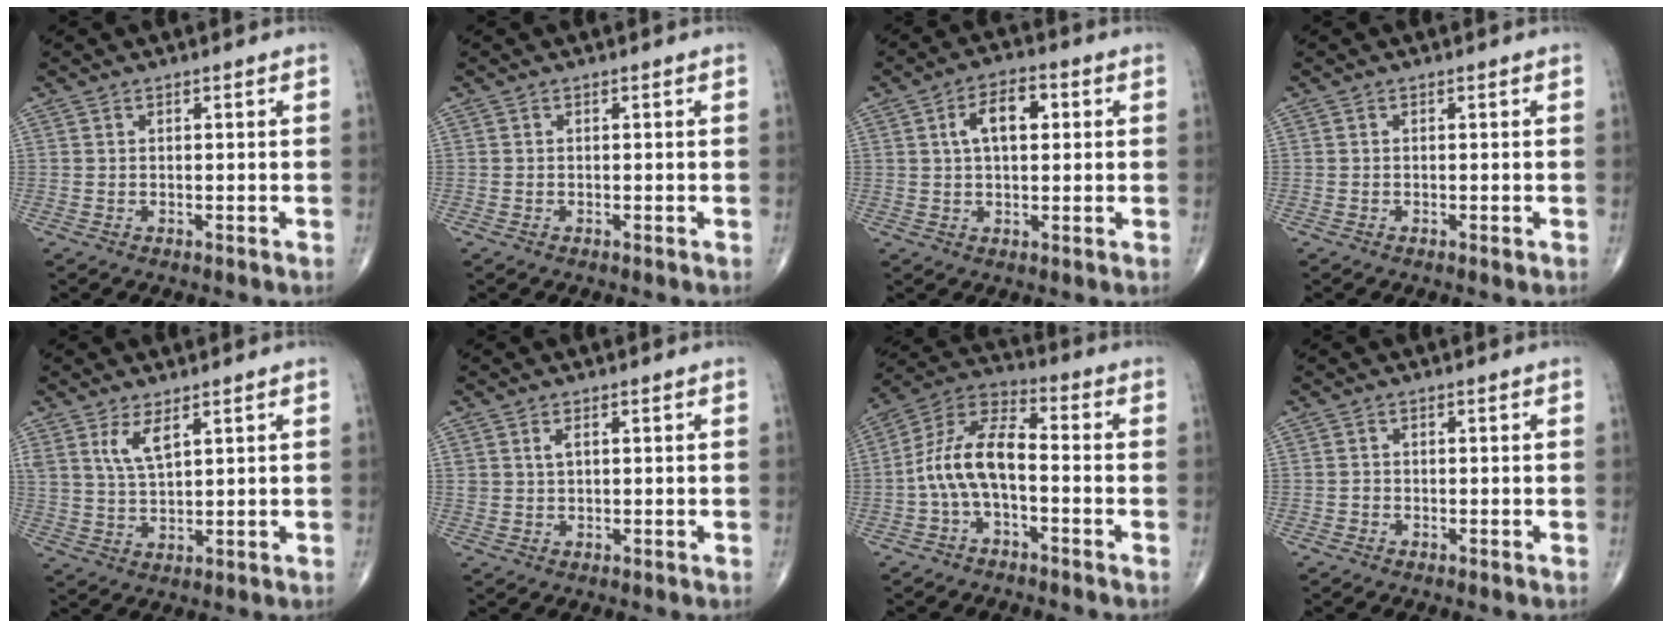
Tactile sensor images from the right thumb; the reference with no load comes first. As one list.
[{"total": 0.0}, {"total": 7.7, "force": [1.8, 4.0, 6.3], "torque": [-0.099, 0.013, 0.027]}, {"total": 0.5, "force": [-0.3, 0.2, 0.4], "torque": [-0.008, -0.002, -0.005]}, {"total": 5.0, "force": [2.7, 1.8, 3.8], "torque": [-0.074, -0.016, 0.062]}, {"total": 1.7, "force": [0.7, 0.9, 1.2], "torque": [-0.023, 0.000, 0.015]}, {"total": 10.9, "force": [-2.2, 5.1, 9.4], "torque": [-0.182, 0.047, -0.053]}, {"total": 0.6, "force": [-0.4, 0.5, 0.1], "torque": [0.001, 0.002, -0.010]}]